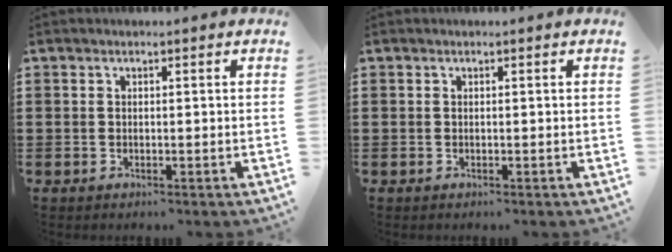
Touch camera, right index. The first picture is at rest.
{"total": 0.0}